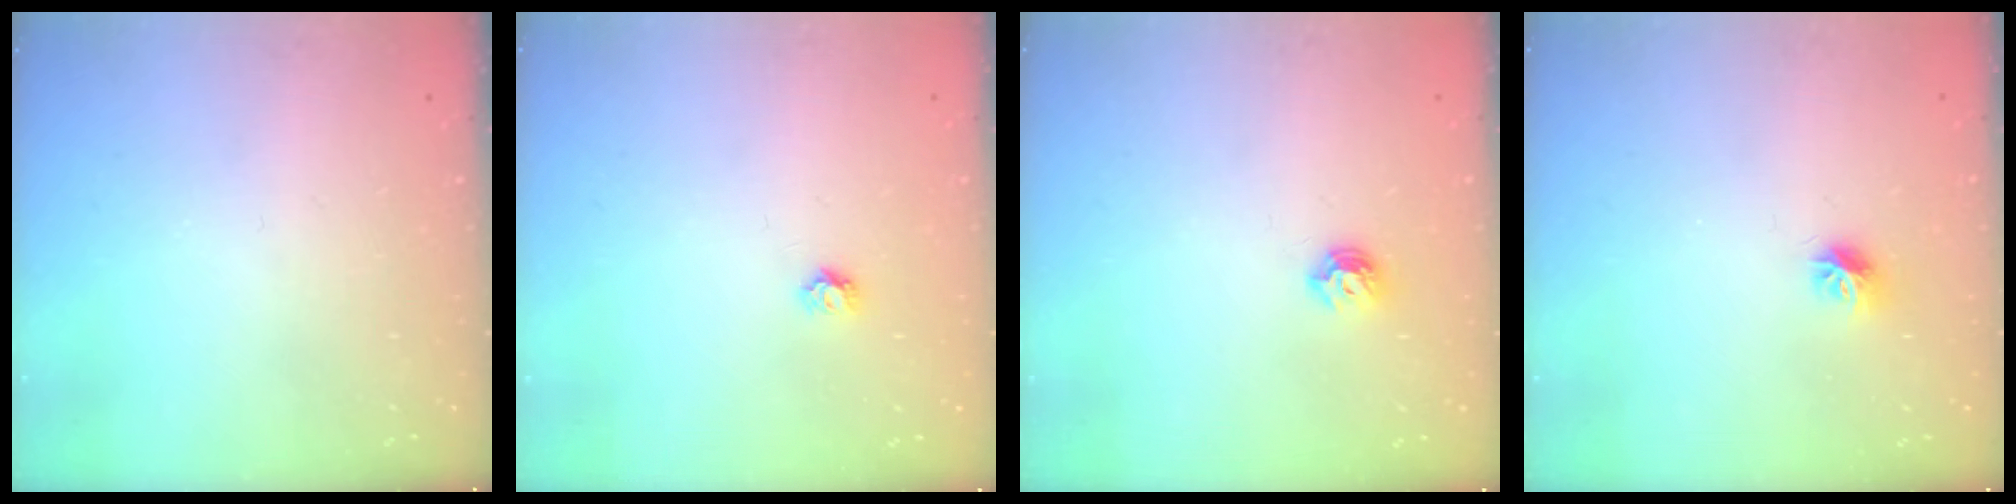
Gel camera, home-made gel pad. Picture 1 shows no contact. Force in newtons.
{"total": 3.8, "press": 3.8, "slide": 0.3}
{"total": 6.6, "press": 6.6, "slide": 1.0}
{"total": 7.4, "press": 7.3, "slide": 0.6}